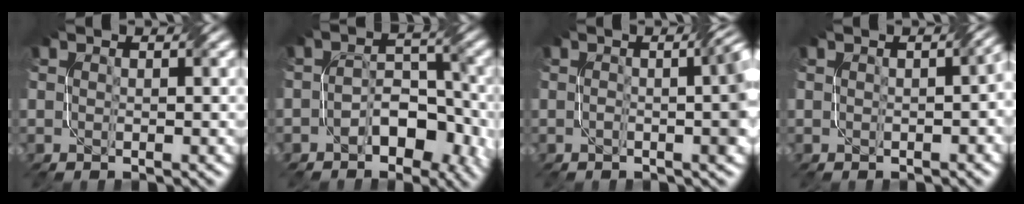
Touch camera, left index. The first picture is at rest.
{"total": 4.9, "force": [-2.1, 2.9, 3.3], "torque": [-0.043, 0.002, -0.034]}
{"total": 4.6, "force": [-0.2, 1.3, 4.4], "torque": [-0.047, 0.011, -0.007]}
{"total": 2.0, "force": [-0.2, 0.8, 1.8], "torque": [-0.020, 0.004, -0.001]}